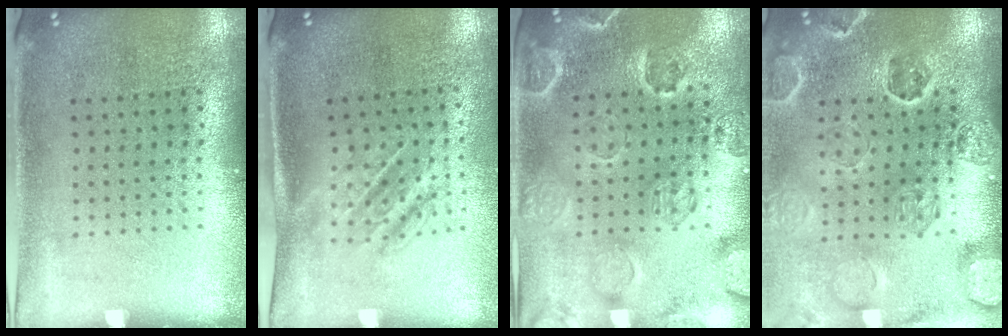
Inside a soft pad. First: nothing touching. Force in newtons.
{"total": 1.7, "press": 1.3, "slide": 1.1}
{"total": 2.5, "press": 2.3, "slide": 1.0}
{"total": 2.7, "press": 2.7, "slide": 0.3}